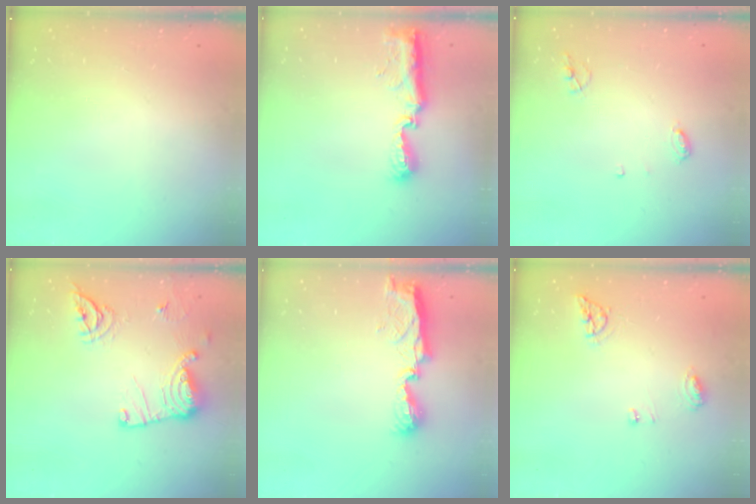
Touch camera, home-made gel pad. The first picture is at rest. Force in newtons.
{"total": 8.6, "press": 8.6, "slide": 0.5}
{"total": 4.7, "press": 4.6, "slide": 0.5}
{"total": 14.9, "press": 14.9, "slide": 0.4}
{"total": 8.0, "press": 8.0, "slide": 0.1}
{"total": 6.6, "press": 6.5, "slide": 0.6}